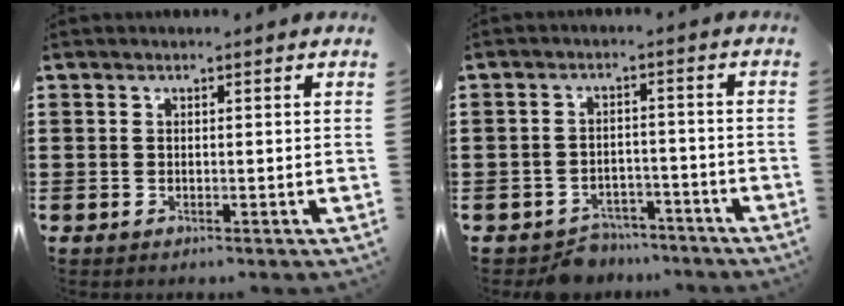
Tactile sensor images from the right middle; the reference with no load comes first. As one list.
[{"total": 4.2, "force": [-4.0, 1.1, 0.0], "torque": [-0.008, 0.004, -0.084]}]